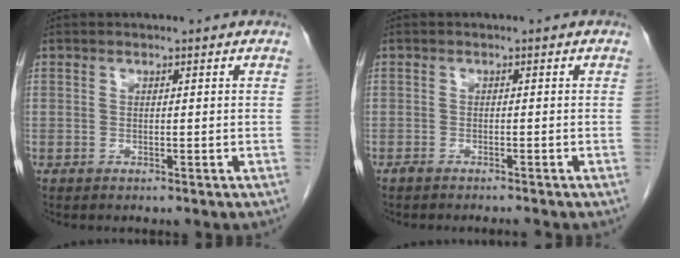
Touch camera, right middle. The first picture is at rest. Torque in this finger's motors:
{"motor_torque": [-0.31, -0.27, 0.00, 0.00]}